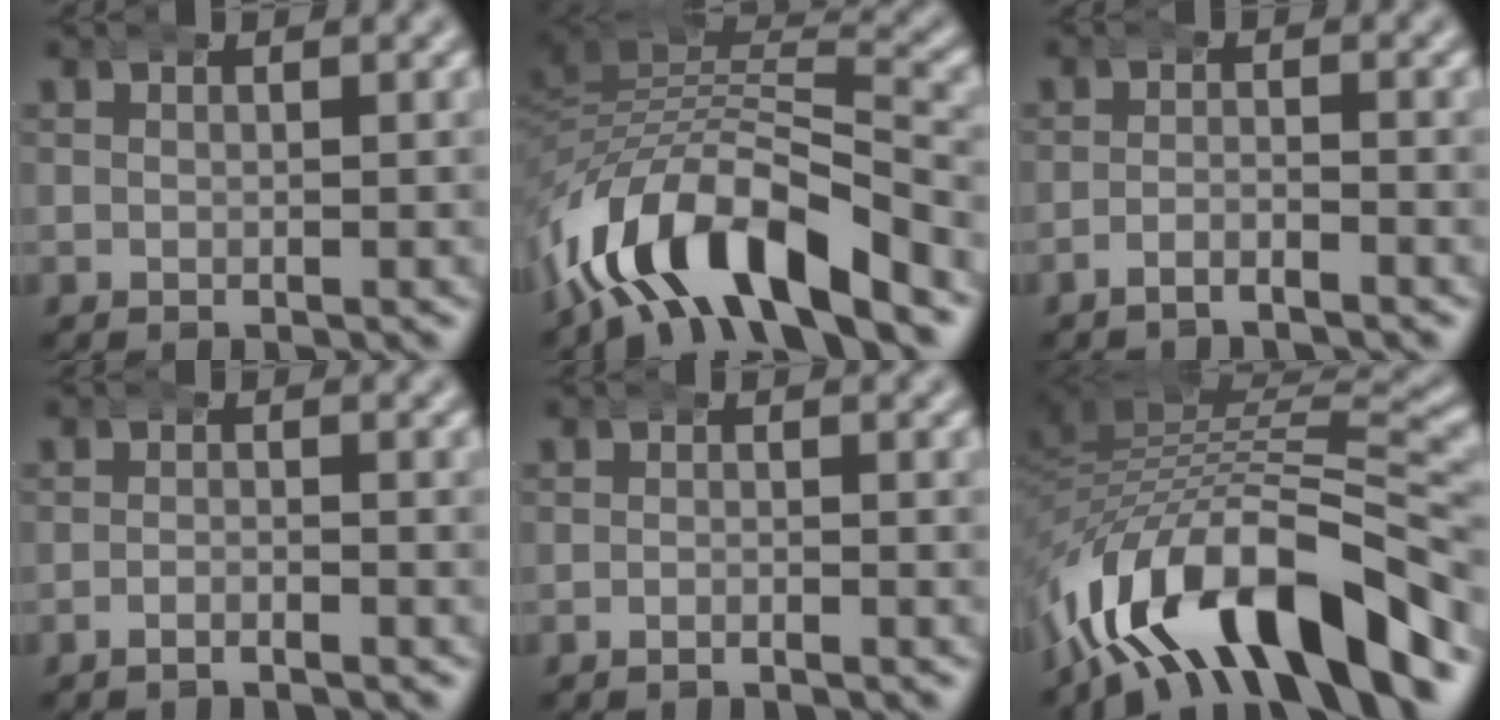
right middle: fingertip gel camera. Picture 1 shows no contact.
{"total": 11.3, "force": [-5.6, 6.5, 7.3], "torque": [-0.151, -0.039, -0.077]}
{"total": 2.5, "force": [-2.5, -0.1, 0.6], "torque": [-0.007, -0.006, -0.043]}
{"total": 1.4, "force": [-1.3, -0.2, 0.3], "torque": [-0.002, 0.000, -0.028]}
{"total": 0.7, "force": [-0.7, -0.1, 0.1], "torque": [0.003, 0.002, -0.017]}
{"total": 13.8, "force": [-7.1, 7.2, 9.4], "torque": [-0.171, -0.032, -0.097]}